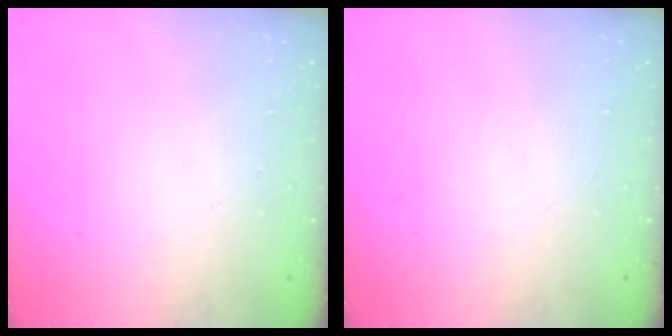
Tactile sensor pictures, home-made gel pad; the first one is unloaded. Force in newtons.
{"total": 0.0}